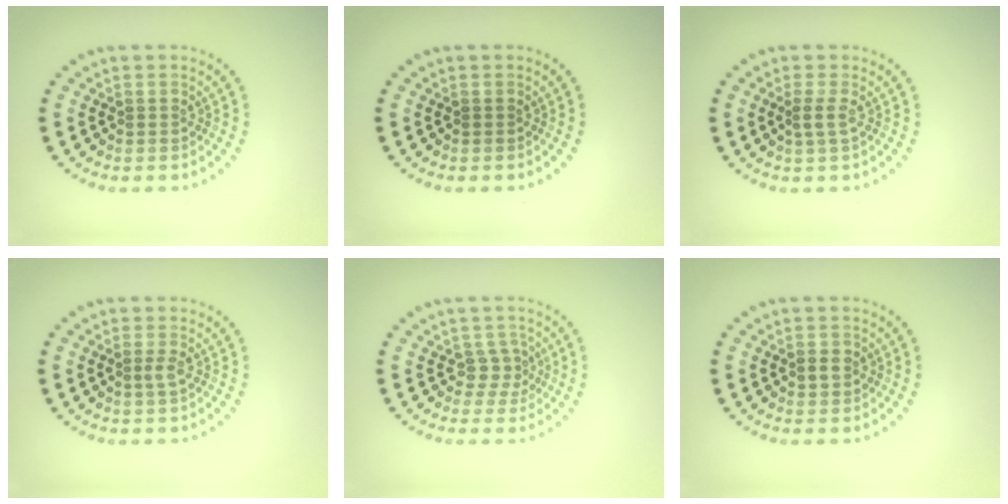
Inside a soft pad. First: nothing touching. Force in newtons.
{"total": 0.0}
{"total": 1.3, "press": 1.0, "slide": 0.9}
{"total": 1.0, "press": 0.7, "slide": 0.6}
{"total": 1.8, "press": 1.3, "slide": 1.2}
{"total": 1.1, "press": 1.1, "slide": 0.3}